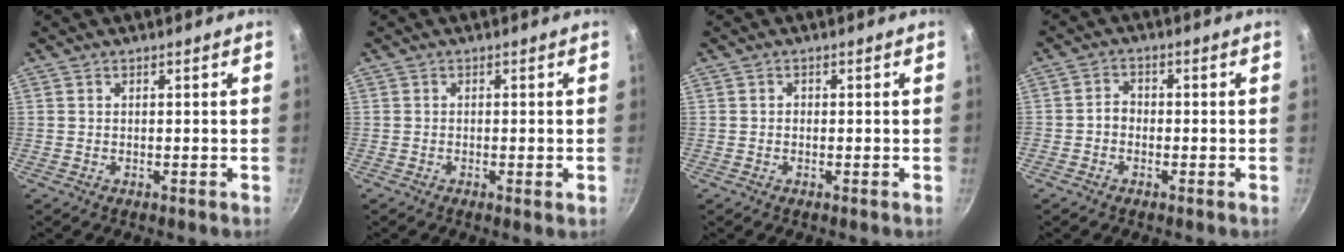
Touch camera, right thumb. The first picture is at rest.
{"total": 1.3, "force": [-0.4, 0.2, 1.2], "torque": [-0.026, 0.000, -0.008]}
{"total": 0.6, "force": [-0.2, 0.5, 0.2], "torque": [-0.002, 0.003, -0.007]}
{"total": 2.7, "force": [-1.2, 1.9, 1.4], "torque": [-0.019, 0.021, -0.028]}